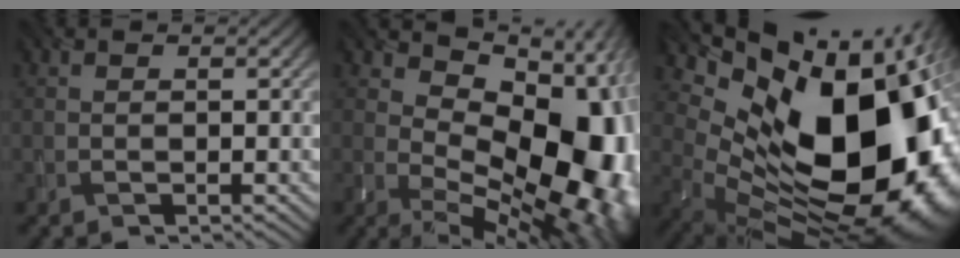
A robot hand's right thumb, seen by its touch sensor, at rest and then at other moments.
{"total": 17.1, "force": [1.5, 10.6, 13.3], "torque": [-0.145, -0.011, 0.044]}
{"total": 21.2, "force": [2.1, 13.1, 16.5], "torque": [-0.274, -0.046, 0.080]}